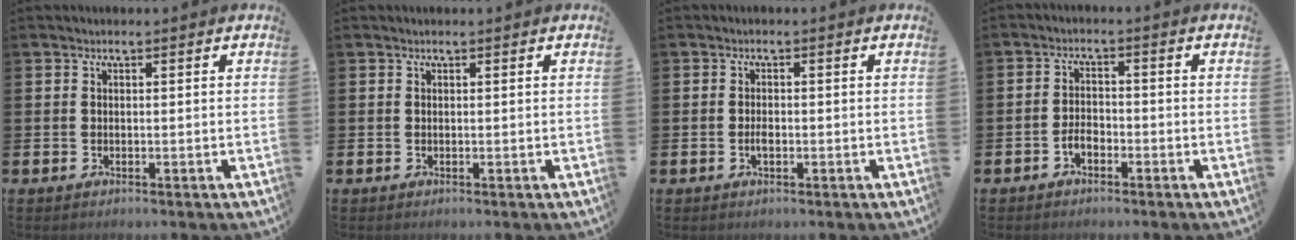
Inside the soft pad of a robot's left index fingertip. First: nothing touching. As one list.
[{"total": 0.0}, {"total": 1.4, "force": [-0.4, 0.7, 1.2], "torque": [-0.022, 0.001, -0.007]}, {"total": 2.2, "force": [-1.4, 1.2, 1.2], "torque": [-0.024, 0.007, -0.030]}]